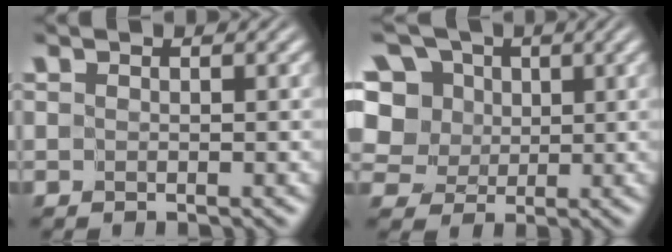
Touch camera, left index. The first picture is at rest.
{"total": 10.7, "force": [4.4, 8.4, 5.0], "torque": [-0.111, 0.038, 0.067]}